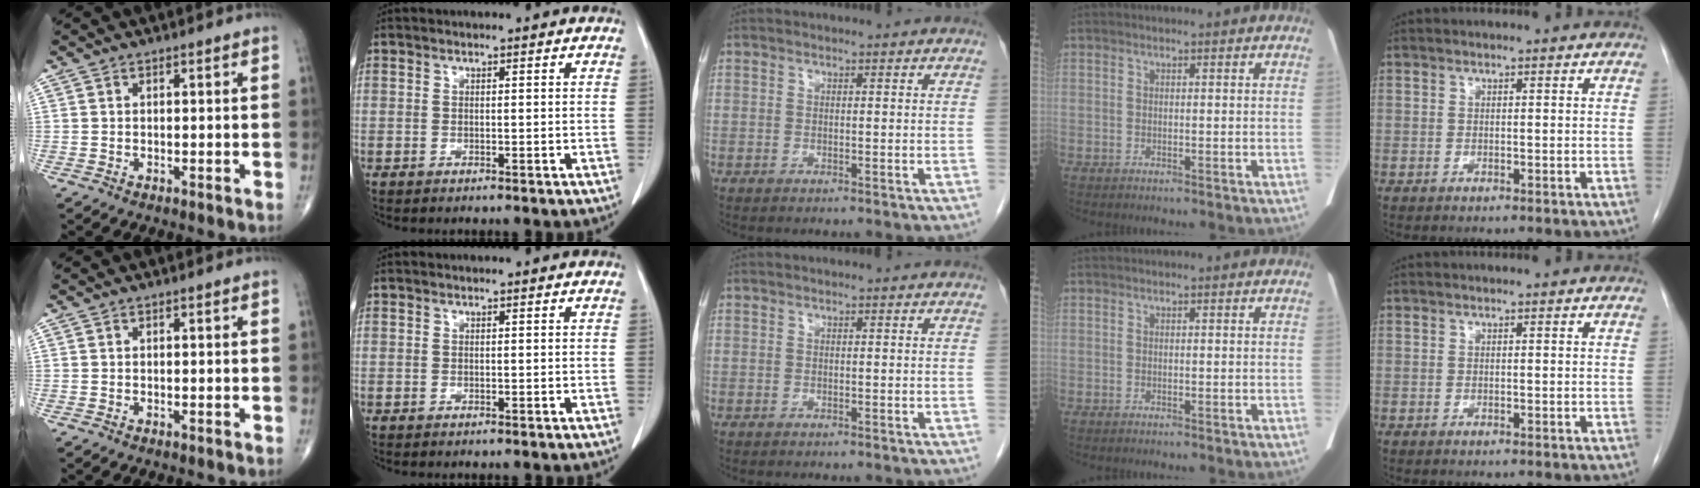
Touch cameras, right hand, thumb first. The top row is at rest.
{}